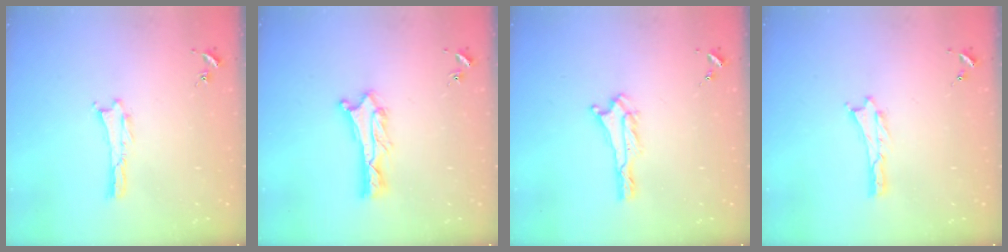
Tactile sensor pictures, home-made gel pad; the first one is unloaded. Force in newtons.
{"total": 1.2, "press": 1.1, "slide": 0.1}
{"total": 0.6, "press": 0.6, "slide": 0.1}
{"total": 0.0}